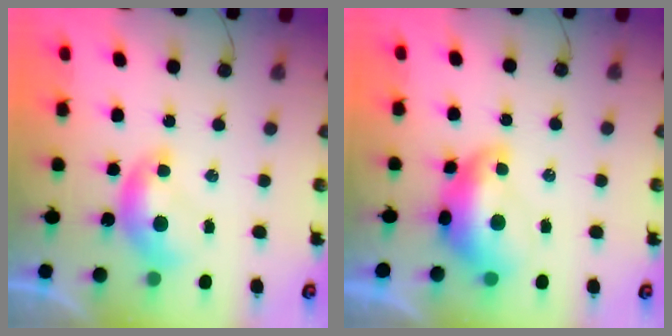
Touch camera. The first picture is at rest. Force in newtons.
{"total": 2.8, "press": 2.8, "slide": 0.7}